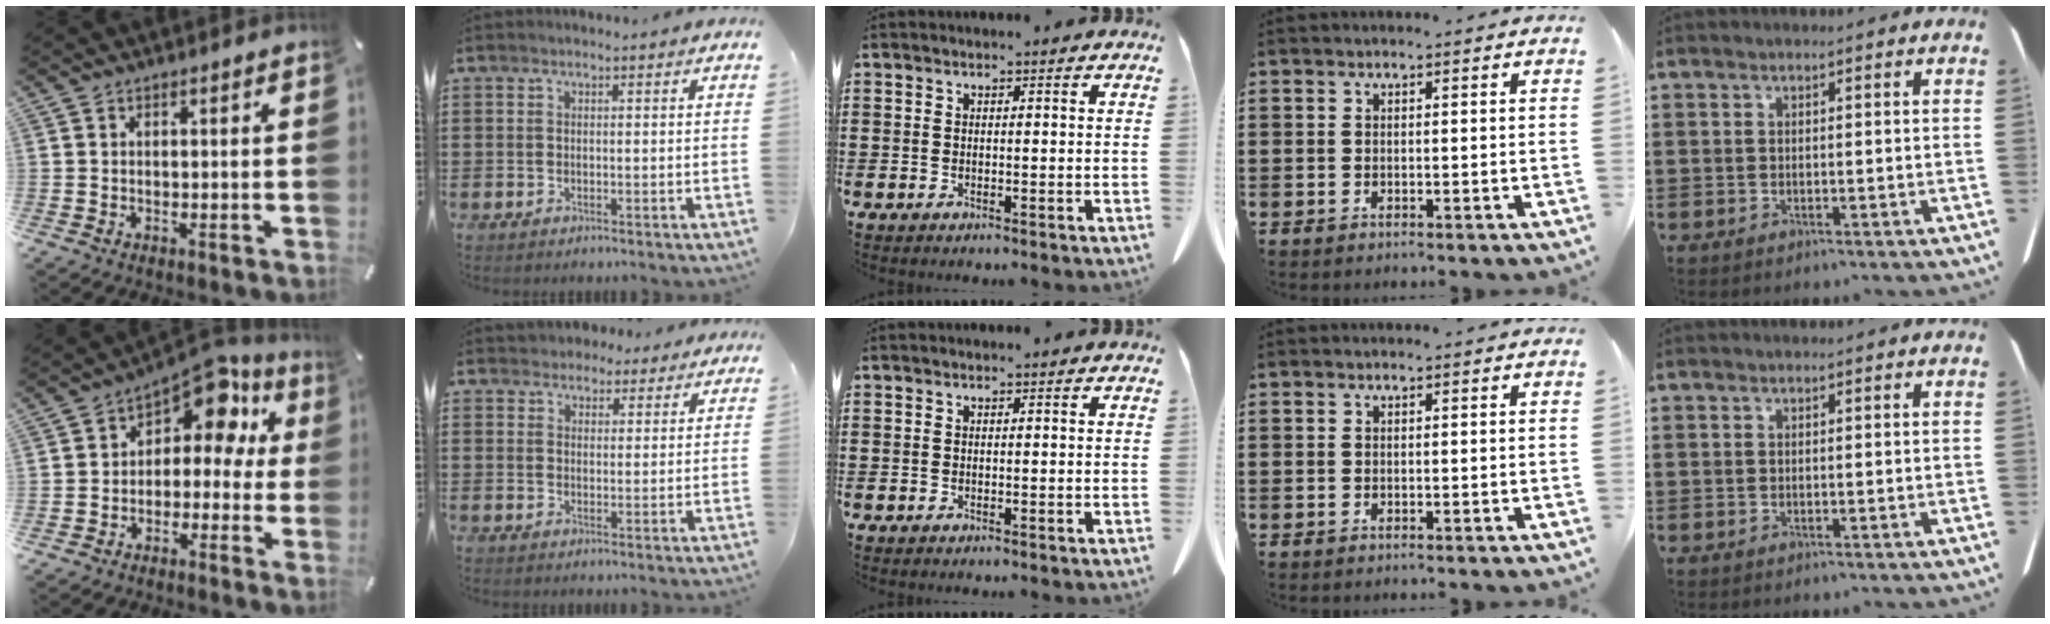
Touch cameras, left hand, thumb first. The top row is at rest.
{"thumb": {"total": 10.6, "force": [6.5, 5.7, 6.1], "torque": [-0.095, -0.048, 0.111]}, "index": {"total": 3.3, "force": [2.8, 1.6, 0.0], "torque": [-0.012, 0.003, 0.054]}}